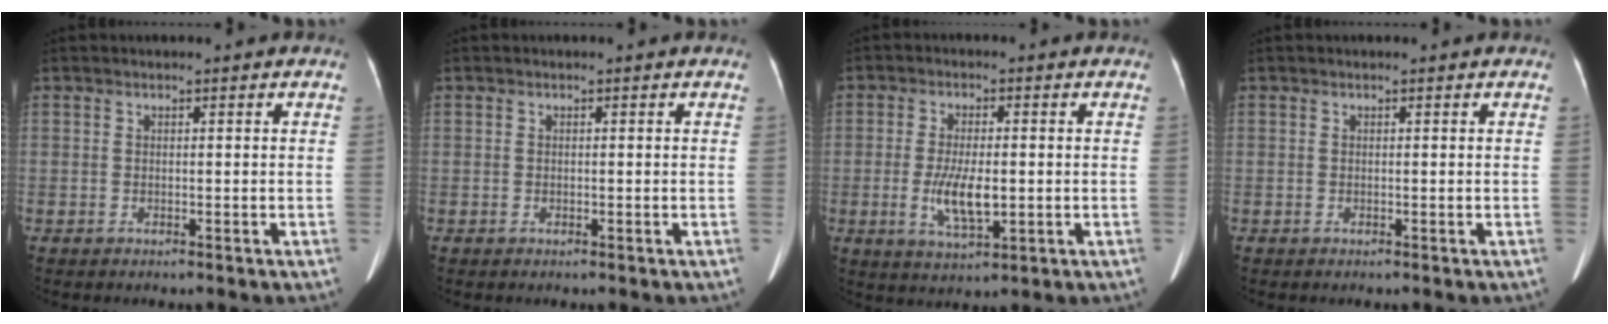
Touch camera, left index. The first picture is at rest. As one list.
[{"total": 0.0}, {"total": 6.7, "force": [-1.0, 2.2, 6.2], "torque": [-0.126, -0.009, -0.012]}, {"total": 0.0}]